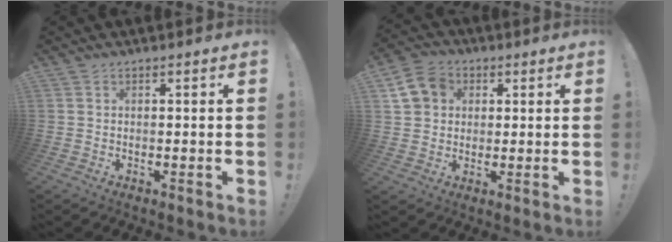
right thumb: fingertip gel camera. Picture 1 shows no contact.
{"total": 9.7, "force": [3.4, 8.0, 4.3], "torque": [-0.068, -0.002, 0.074]}